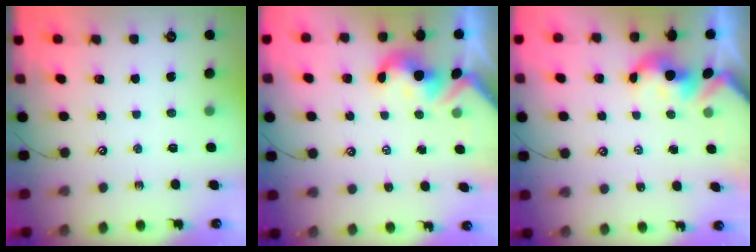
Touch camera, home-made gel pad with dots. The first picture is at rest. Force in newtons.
{"total": 2.6, "press": 2.6, "slide": 0.5}
{"total": 1.7, "press": 1.7, "slide": 0.2}